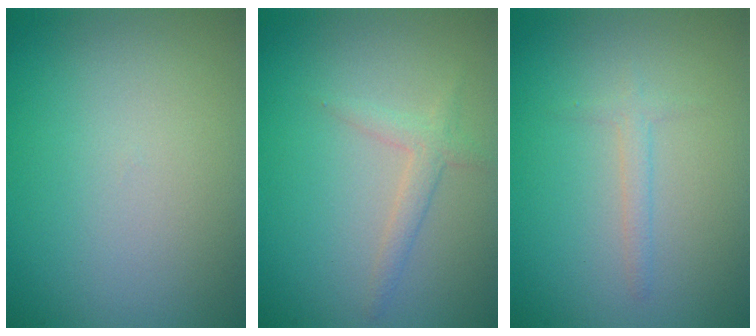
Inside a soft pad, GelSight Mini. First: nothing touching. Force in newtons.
{"total": 1.6, "press": 1.6, "slide": 0.1}
{"total": 1.1, "press": 1.1, "slide": 0.1}